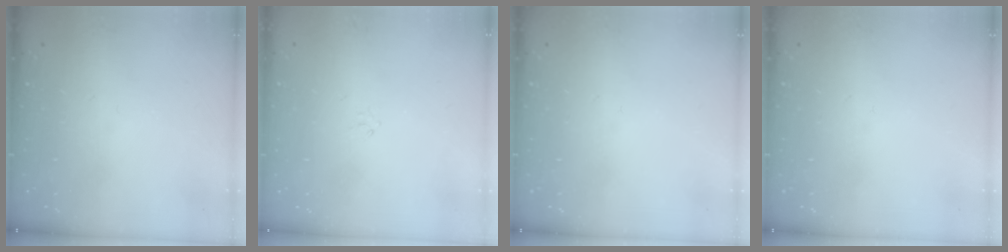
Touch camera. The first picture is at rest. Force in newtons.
{"total": 0.0}
{"total": 0.0}
{"total": 0.0}